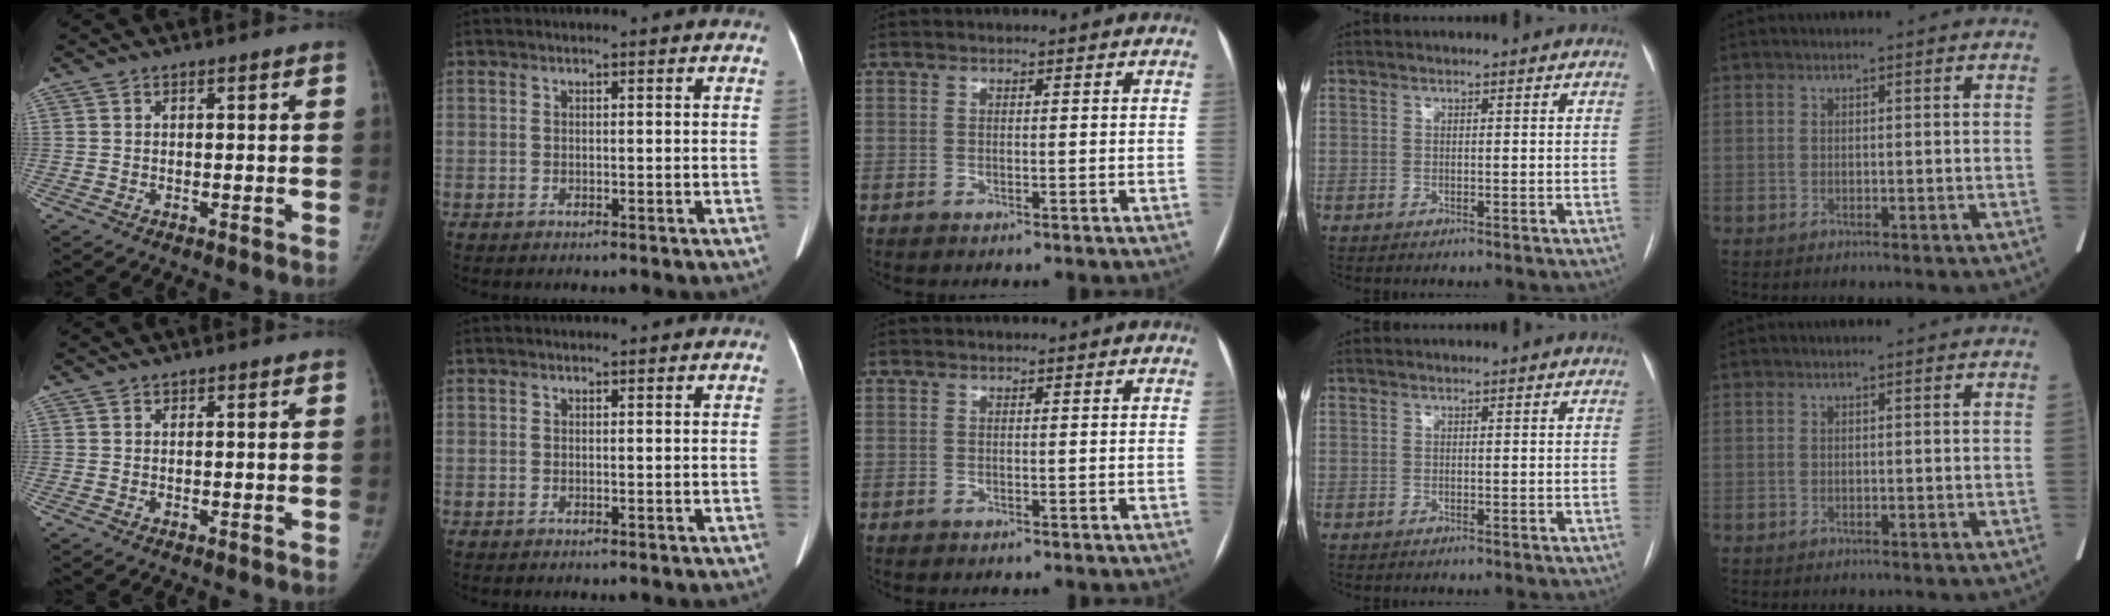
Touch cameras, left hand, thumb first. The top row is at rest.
{"index": {"total": 0.9, "force": [0.8, 0.1, 0.4], "torque": [-0.008, 0.002, 0.010]}}